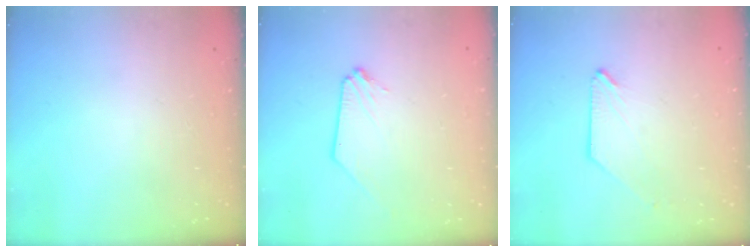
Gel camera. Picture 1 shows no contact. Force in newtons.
{"total": 0.0}
{"total": 0.7, "press": 0.7, "slide": 0.1}